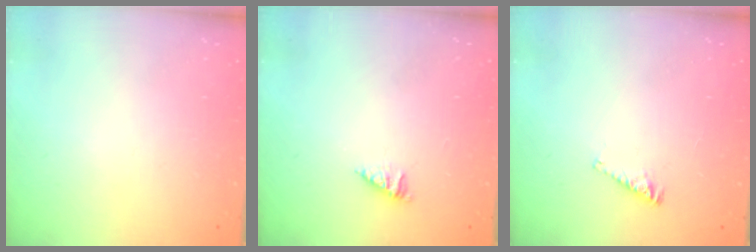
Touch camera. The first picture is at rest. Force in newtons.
{"total": 1.4, "press": 1.4, "slide": 0.2}
{"total": 2.4, "press": 2.4, "slide": 0.4}